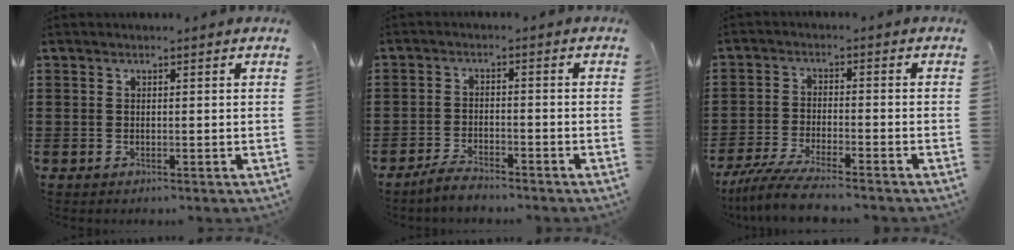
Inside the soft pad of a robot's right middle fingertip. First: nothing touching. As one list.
[{"total": 2.9, "force": [-2.8, 0.3, 0.8], "torque": [-0.024, 0.004, -0.060]}, {"total": 5.9, "force": [-5.3, 0.1, 2.7], "torque": [-0.071, -0.018, -0.105]}]